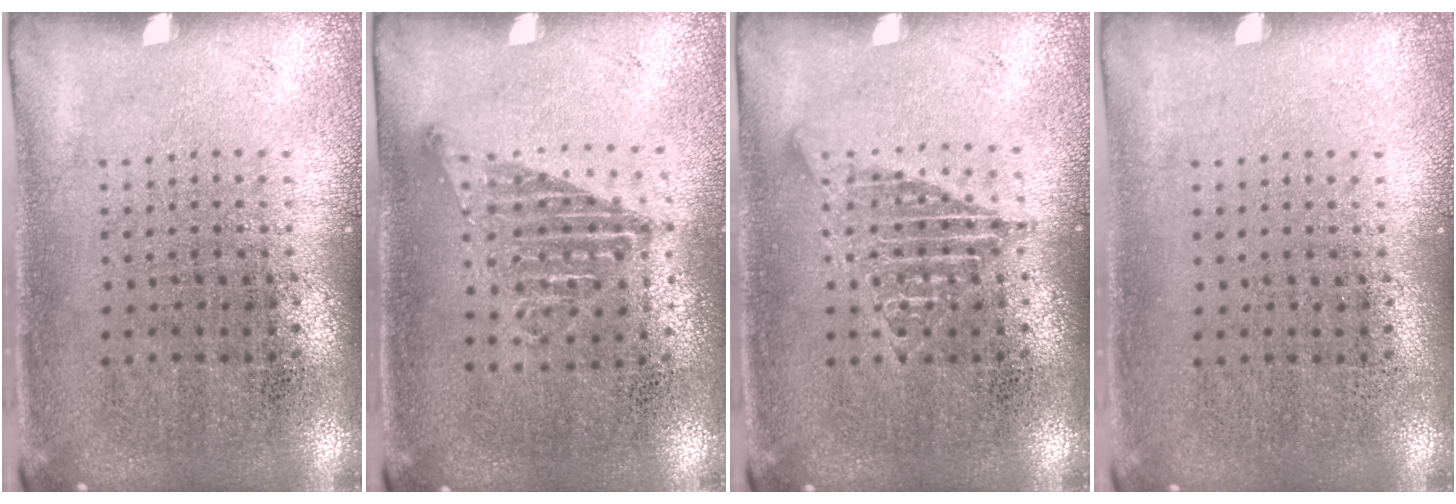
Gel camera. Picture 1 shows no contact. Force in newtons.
{"total": 1.1, "press": 1.0, "slide": 0.4}
{"total": 1.7, "press": 1.7, "slide": 0.1}
{"total": 0.0}